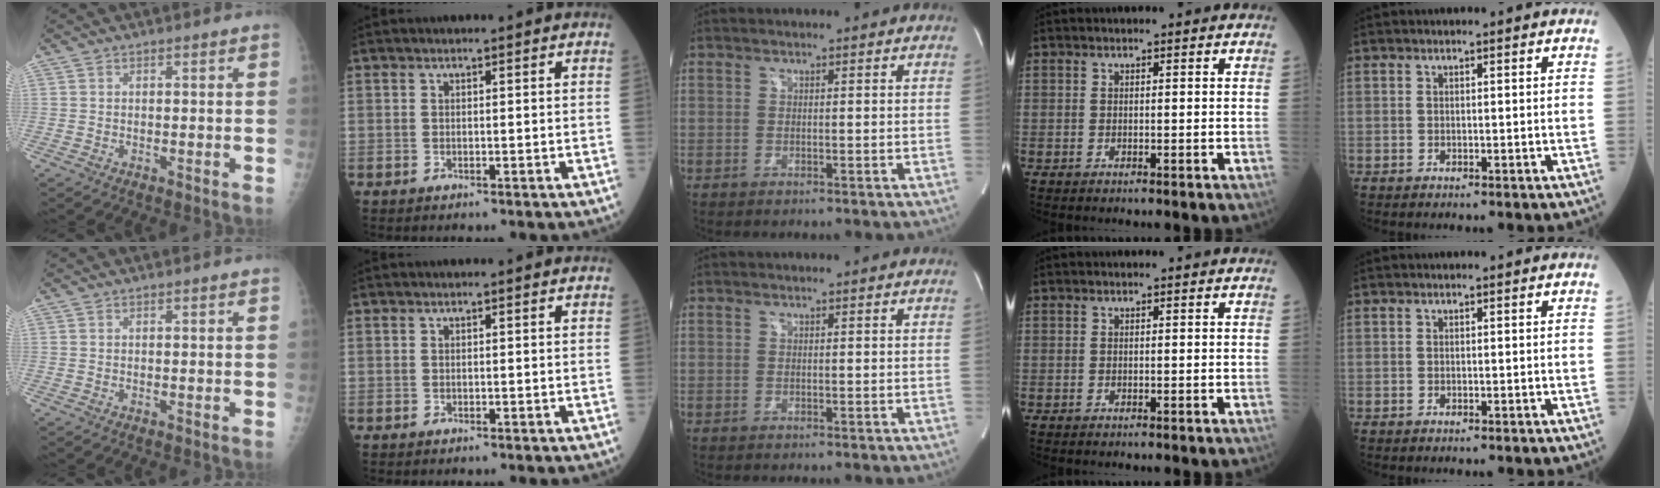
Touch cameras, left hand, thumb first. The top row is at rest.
{}